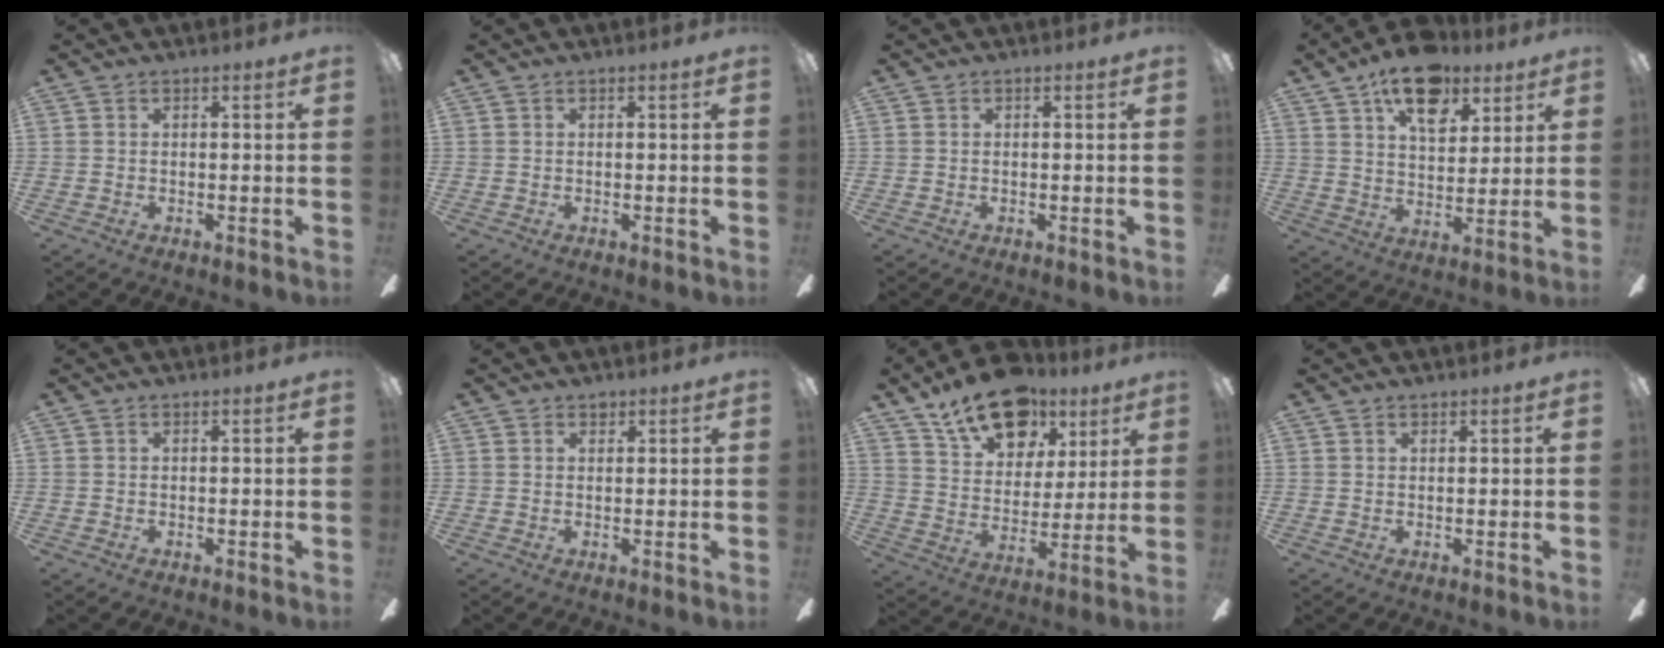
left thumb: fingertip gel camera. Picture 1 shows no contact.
{"total": 0.0}
{"total": 0.0}
{"total": 14.8, "force": [9.6, 7.6, 8.4], "torque": [-0.122, -0.037, 0.167]}
{"total": 0.0}
{"total": 1.2, "force": [1.0, 0.7, 0.3], "torque": [0.000, -0.002, 0.017]}
{"total": 17.6, "force": [12.1, 10.0, 7.9], "torque": [-0.126, -0.068, 0.216]}
{"total": 0.7, "force": [0.7, 0.2, 0.1], "torque": [-0.003, 0.001, 0.013]}